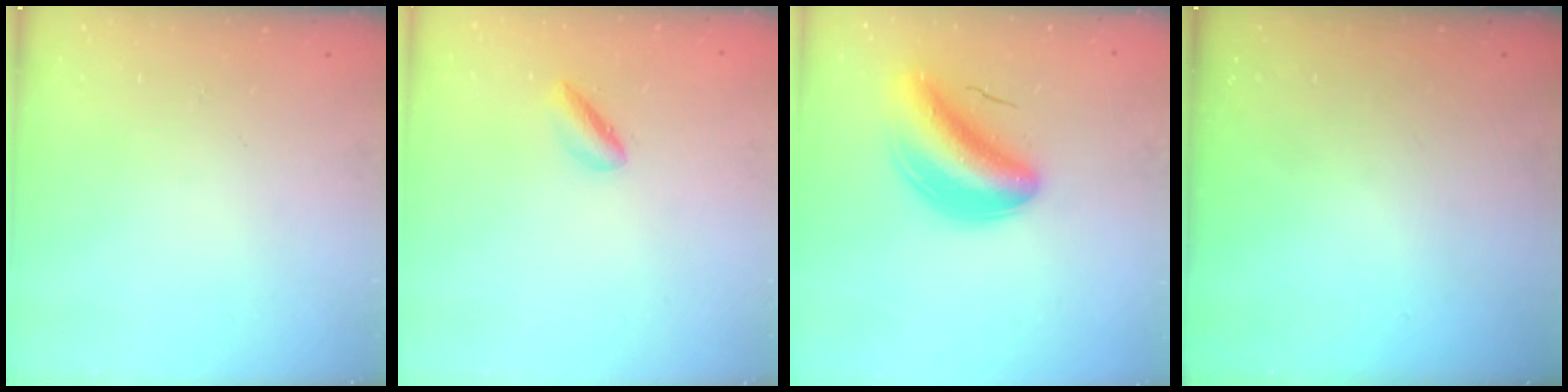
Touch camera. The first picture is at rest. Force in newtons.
{"total": 2.0, "press": 1.9, "slide": 0.5}
{"total": 8.5, "press": 8.0, "slide": 2.8}
{"total": 0.0}